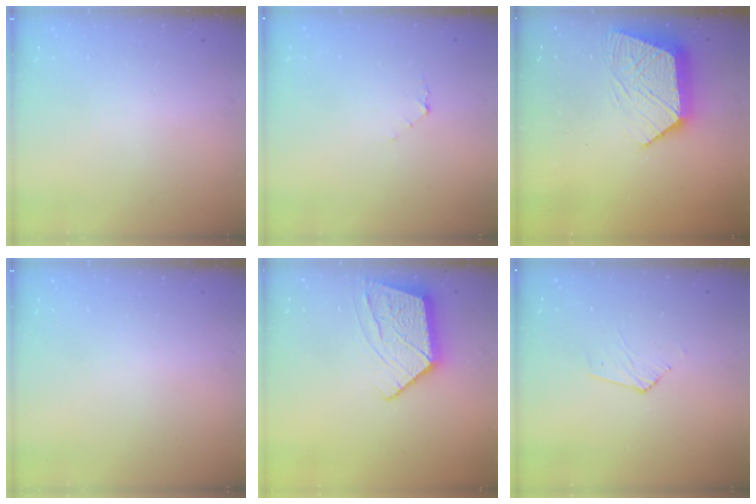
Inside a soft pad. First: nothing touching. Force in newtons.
{"total": 3.9, "press": 3.8, "slide": 0.3}
{"total": 11.9, "press": 11.8, "slide": 0.9}
{"total": 0.0}
{"total": 13.0, "press": 12.9, "slide": 1.0}
{"total": 2.6, "press": 2.6, "slide": 0.2}